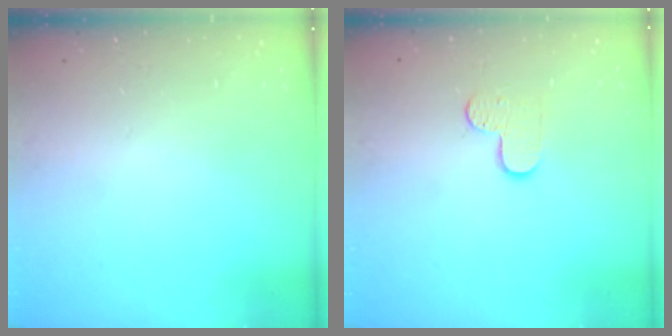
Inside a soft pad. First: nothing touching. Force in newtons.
{"total": 7.4, "press": 7.4, "slide": 0.7}